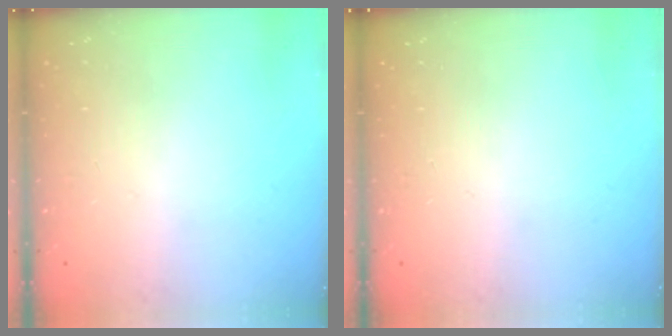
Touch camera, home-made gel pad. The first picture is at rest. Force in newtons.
{"total": 0.0}